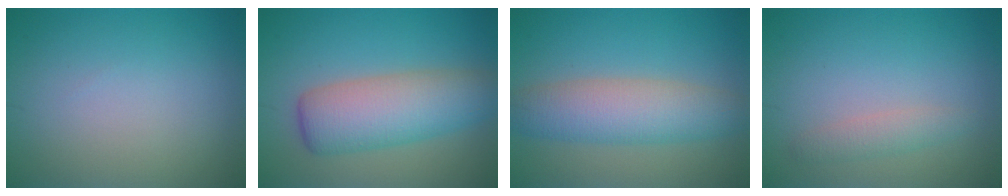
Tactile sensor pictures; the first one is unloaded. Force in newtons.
{"total": 6.8, "press": 6.8, "slide": 0.5}
{"total": 5.9, "press": 5.9, "slide": 0.4}
{"total": 1.6, "press": 1.6, "slide": 0.0}